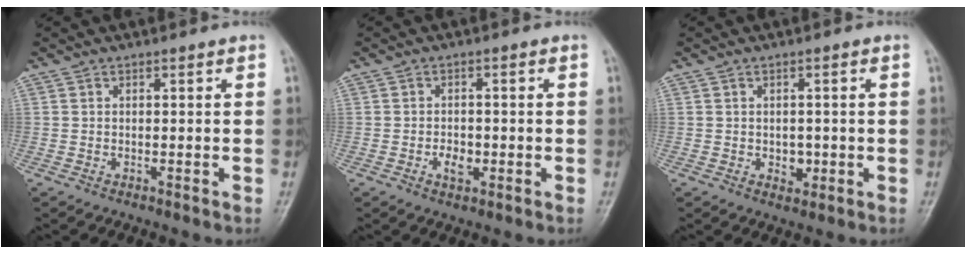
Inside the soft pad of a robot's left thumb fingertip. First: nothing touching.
{"total": 3.1, "force": [-1.0, 2.1, 2.2], "torque": [-0.029, 0.004, -0.016]}
{"total": 2.8, "force": [-0.4, 2.1, 1.7], "torque": [-0.011, 0.001, -0.002]}